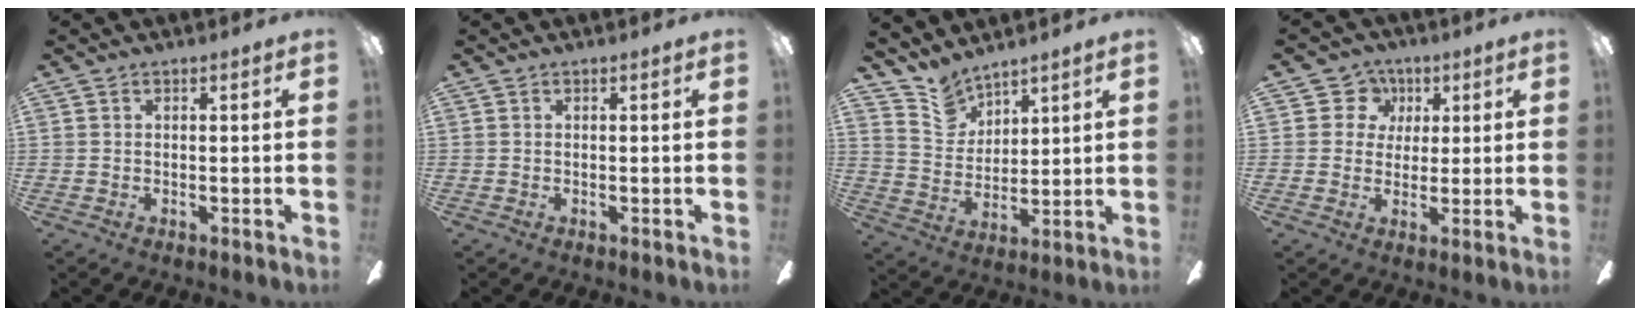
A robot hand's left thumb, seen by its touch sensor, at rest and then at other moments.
{"total": 0.0}
{"total": 8.6, "force": [7.6, 4.0, 0.9], "torque": [-0.040, -0.047, 0.149]}
{"total": 6.5, "force": [2.2, 6.0, 0.8], "torque": [-0.013, -0.004, 0.037]}